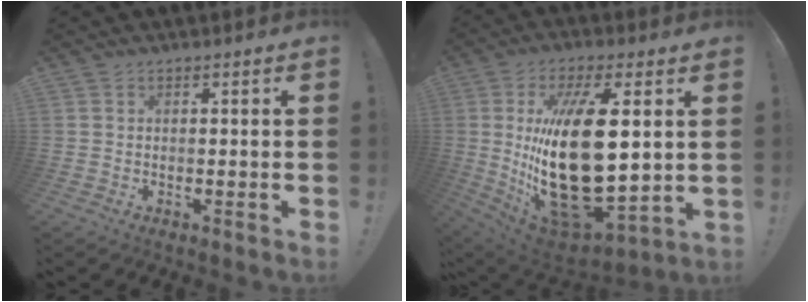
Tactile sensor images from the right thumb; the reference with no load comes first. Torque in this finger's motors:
{"motor_torque": [1.88, 3.12, 2.77, 0.00, 1.05]}